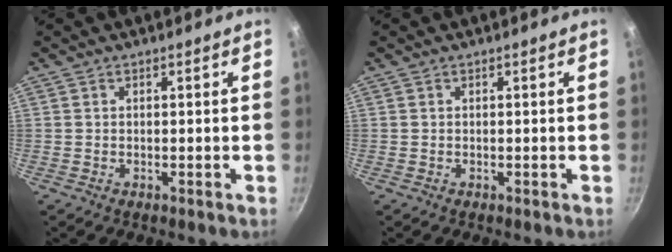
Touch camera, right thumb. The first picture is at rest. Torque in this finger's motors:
{"motor_torque": [0.01, -0.28, 0.48, -0.38, 0.04]}